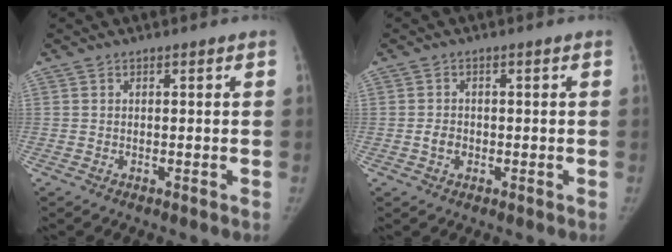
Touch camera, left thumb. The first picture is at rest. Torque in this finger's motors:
{"motor_torque": [-0.32, 0.25, 0.52, -0.42, 0.12]}